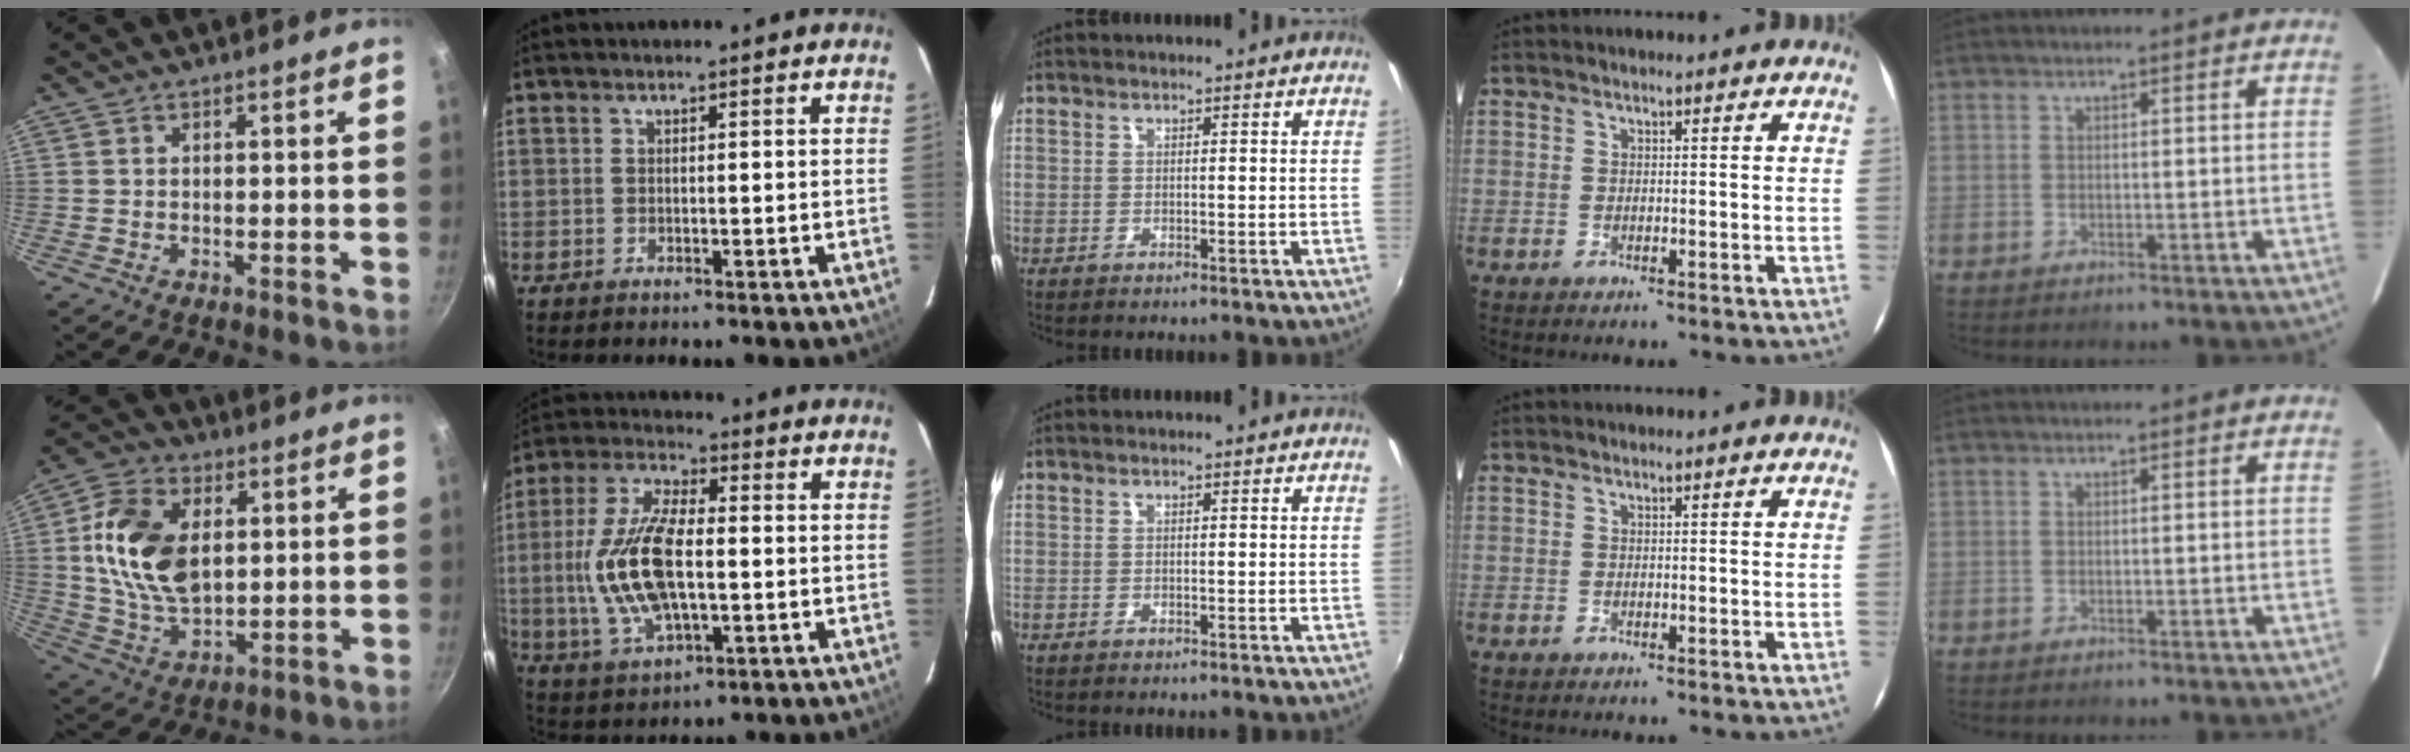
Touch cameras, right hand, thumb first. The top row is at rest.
{"thumb": {"total": 15.7, "force": [2.6, 9.9, 12.0], "torque": [-0.206, -0.007, 0.052]}, "index": {"total": 15.9, "force": [-1.3, 7.1, 14.2], "torque": [-0.300, 0.001, -0.019]}}